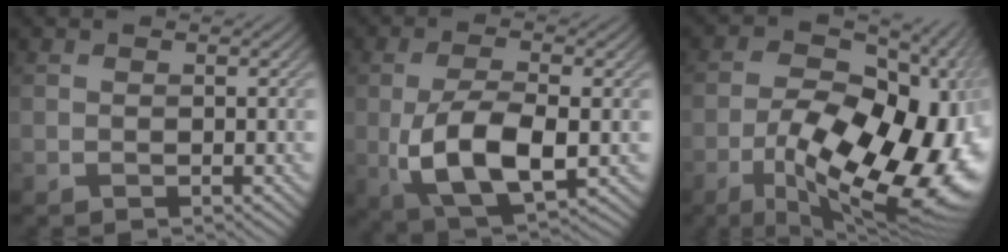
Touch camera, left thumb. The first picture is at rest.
{"total": 9.7, "force": [-1.5, 4.5, 8.4], "torque": [-0.177, -0.010, -0.023]}
{"total": 18.9, "force": [-5.7, 9.9, 15.1], "torque": [-0.215, -0.017, -0.075]}